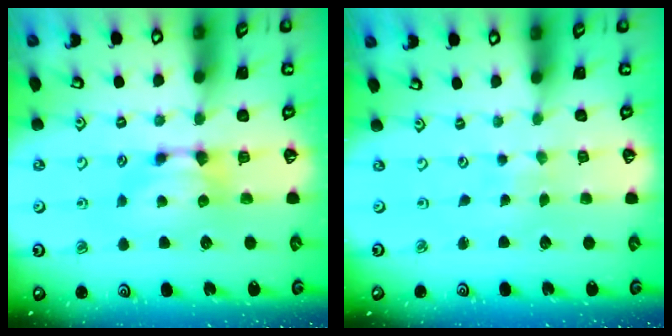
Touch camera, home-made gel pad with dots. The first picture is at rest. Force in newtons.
{"total": 5.6, "press": 5.6, "slide": 0.3}